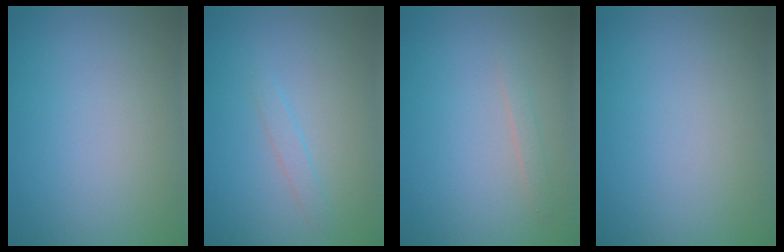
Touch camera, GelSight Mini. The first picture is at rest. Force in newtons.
{"total": 0.9, "press": 0.9, "slide": 0.2}
{"total": 0.8, "press": 0.8, "slide": 0.0}
{"total": 0.0}